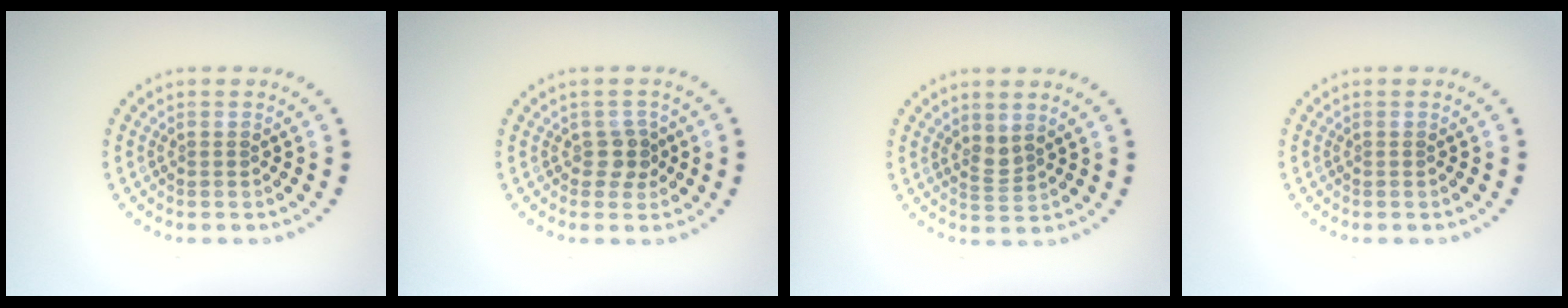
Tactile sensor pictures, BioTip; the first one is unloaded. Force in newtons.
{"total": 1.8, "press": 1.5, "slide": 0.9}
{"total": 1.6, "press": 1.2, "slide": 1.0}
{"total": 0.0}